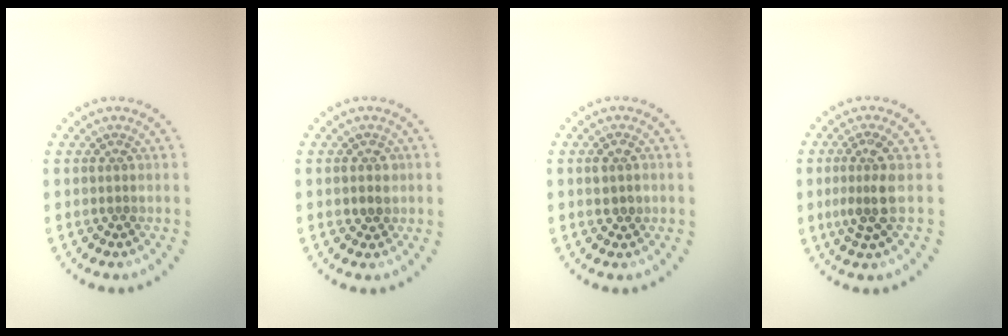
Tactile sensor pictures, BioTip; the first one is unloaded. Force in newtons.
{"total": 1.0, "press": 0.9, "slide": 0.4}
{"total": 1.5, "press": 1.5, "slide": 0.0}
{"total": 2.8, "press": 2.1, "slide": 1.8}